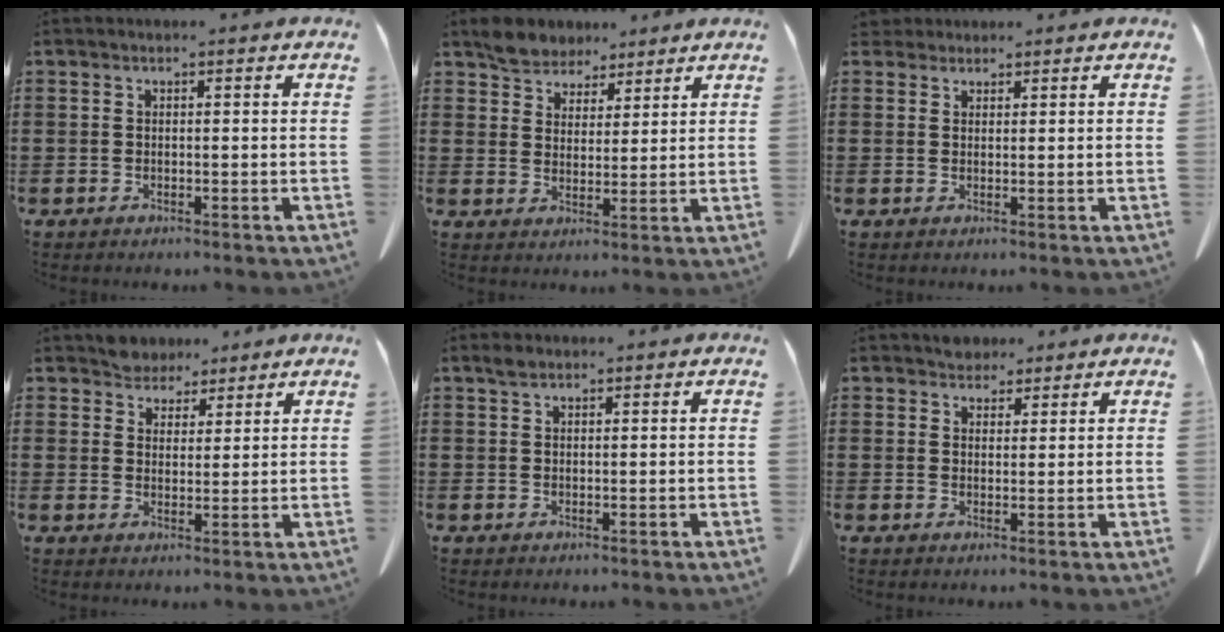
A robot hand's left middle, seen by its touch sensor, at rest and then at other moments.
{"total": 4.7, "force": [4.1, 2.3, 0.2], "torque": [-0.024, -0.003, 0.079]}
{"total": 2.0, "force": [1.8, 0.8, 0.3], "torque": [-0.013, 0.005, 0.037]}
{"total": 3.9, "force": [3.6, 1.3, -0.2], "torque": [-0.010, -0.007, 0.071]}
{"total": 1.3, "force": [0.9, 0.6, 0.7], "torque": [-0.017, 0.002, 0.018]}
{"total": 3.0, "force": [2.7, 1.2, 0.3], "torque": [-0.006, -0.002, 0.052]}